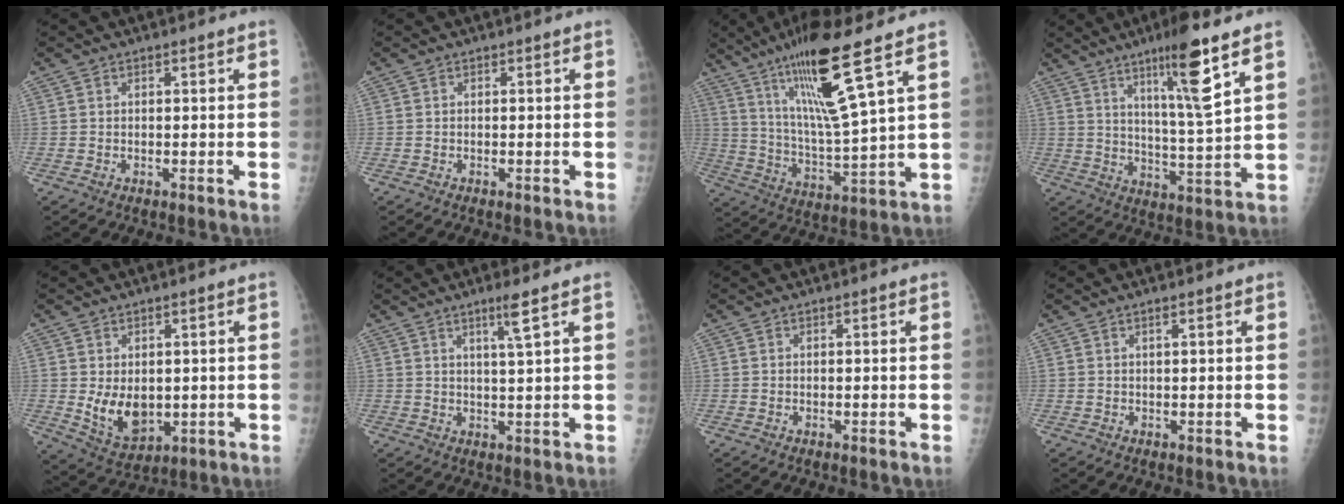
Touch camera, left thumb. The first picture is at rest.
{"total": 0.0}
{"total": 17.0, "force": [9.8, 1.1, 13.8], "torque": [-0.252, -0.056, 0.182]}
{"total": 13.1, "force": [7.5, 0.5, 10.7], "torque": [-0.181, -0.054, 0.127]}
{"total": 8.4, "force": [0.0, 5.7, 6.1], "torque": [-0.075, -0.019, 0.020]}
{"total": 4.1, "force": [2.4, -0.6, 3.3], "torque": [-0.062, -0.021, 0.047]}
{"total": 0.0}
{"total": 1.0, "force": [0.6, 0.0, 0.9], "torque": [-0.016, 0.001, 0.010]}